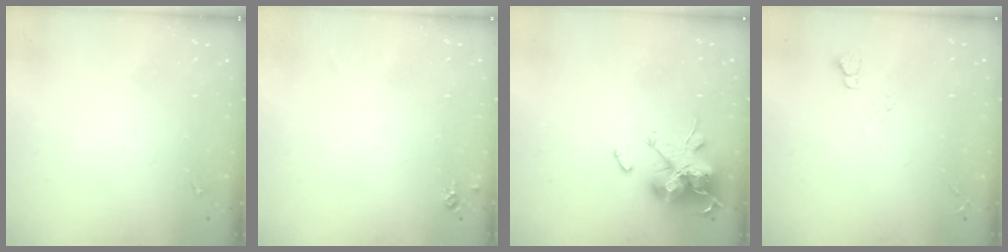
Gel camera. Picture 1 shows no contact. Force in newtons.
{"total": 4.7, "press": 4.7, "slide": 0.7}
{"total": 15.3, "press": 15.1, "slide": 2.4}
{"total": 5.0, "press": 5.0, "slide": 0.6}